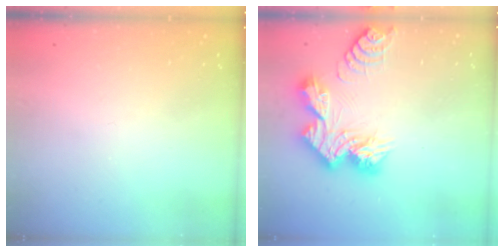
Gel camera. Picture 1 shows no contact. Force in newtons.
{"total": 13.8, "press": 13.7, "slide": 1.2}